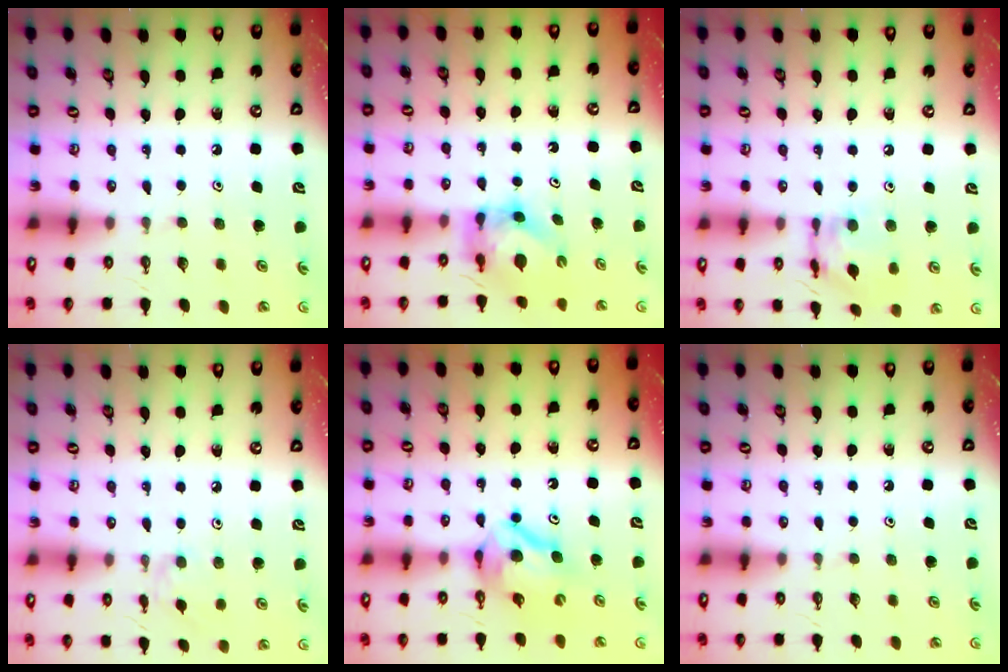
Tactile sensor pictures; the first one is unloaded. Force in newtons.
{"total": 5.6, "press": 5.6, "slide": 0.1}
{"total": 13.1, "press": 13.1, "slide": 1.1}
{"total": 1.4, "press": 1.4, "slide": 0.4}
{"total": 8.5, "press": 8.4, "slide": 0.9}
{"total": 0.0}